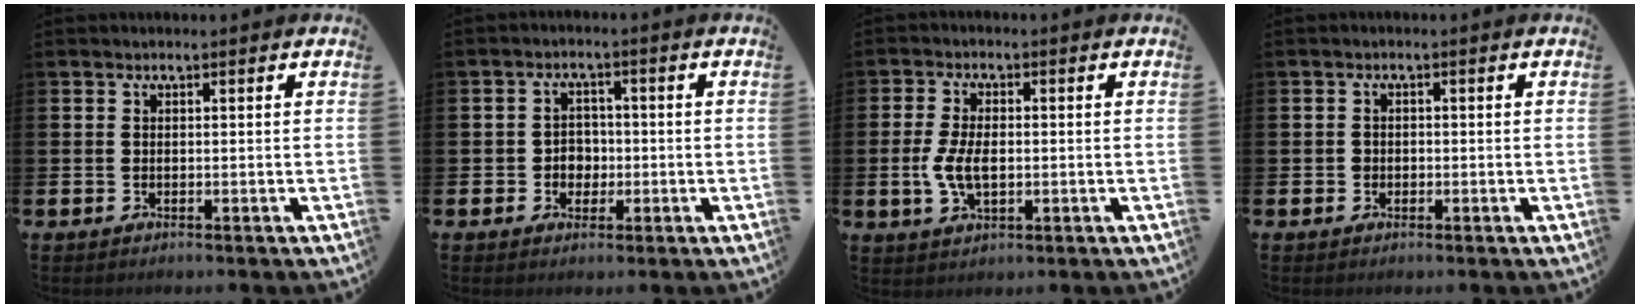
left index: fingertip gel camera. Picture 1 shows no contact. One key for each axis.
{"total": 2.9, "fx": -0.5, "fy": 2.7, "fz": 1.0, "tx": -0.016, "ty": 0.002, "tz": -0.017}
{"total": 5.2, "fx": -0.4, "fy": 2.9, "fz": 4.4, "tx": -0.091, "ty": 0.003, "tz": -0.011}
{"total": 1.1, "fx": -0.4, "fy": 1.0, "fz": 0.2, "tx": -0.003, "ty": 0.004, "tz": -0.010}